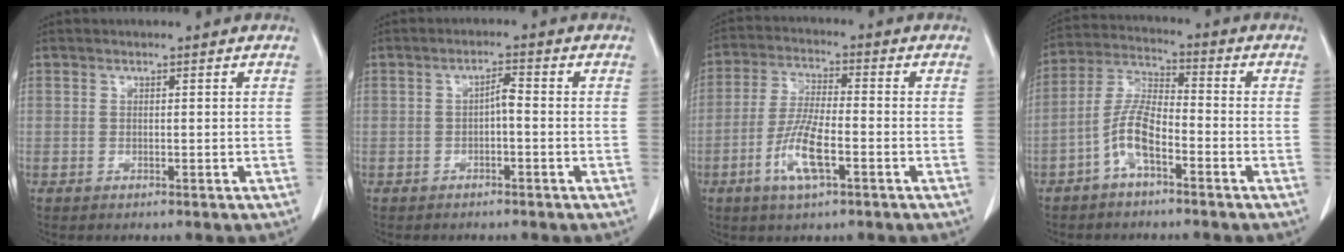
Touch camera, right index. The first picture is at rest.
{"total": 2.1, "force": [-0.5, 0.5, 2.0], "torque": [-0.033, 0.006, -0.008]}
{"total": 8.3, "force": [-3.5, 1.8, 7.4], "torque": [-0.152, -0.006, -0.066]}
{"total": 7.3, "force": [-3.6, 2.4, 5.9], "torque": [-0.134, 0.016, -0.072]}